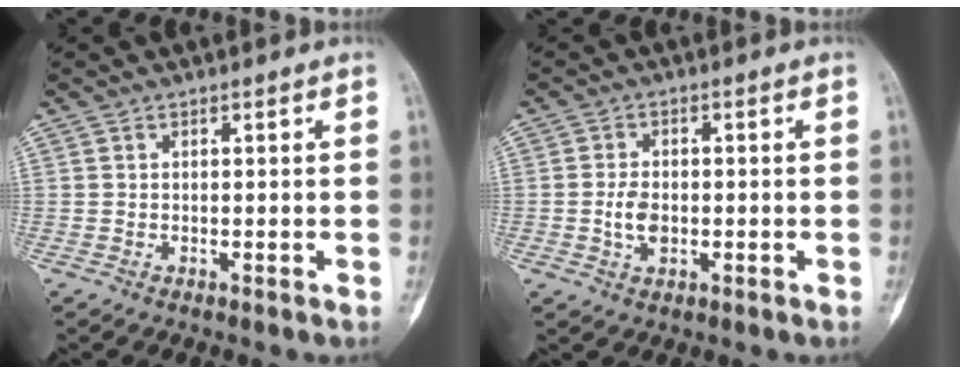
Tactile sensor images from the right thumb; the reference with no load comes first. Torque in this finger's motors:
{"motor_torque": [0.53, 0.58, 0.51, -0.21, 0.17]}